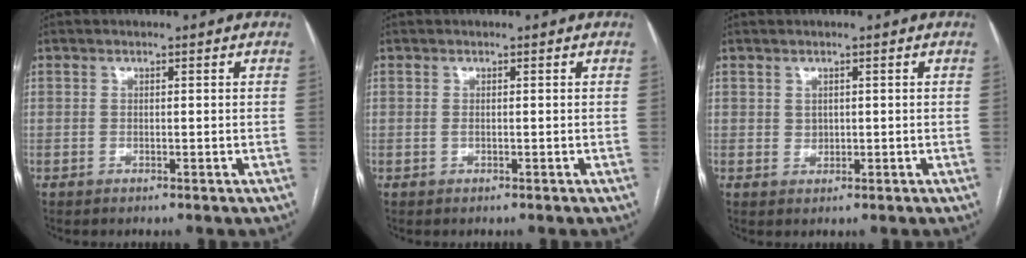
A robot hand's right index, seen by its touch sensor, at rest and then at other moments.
{"total": 0.0}
{"total": 1.1, "force": [0.3, 1.0, 0.4], "torque": [-0.004, -0.001, 0.007]}